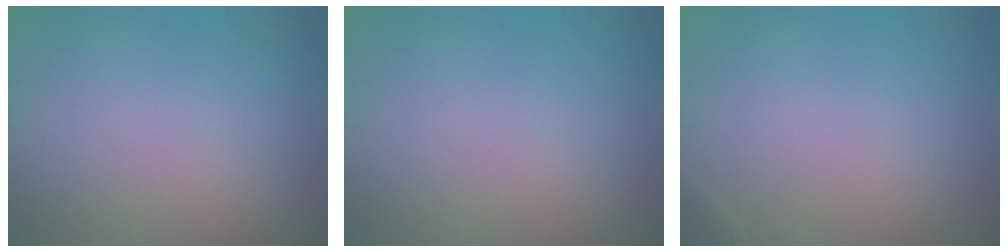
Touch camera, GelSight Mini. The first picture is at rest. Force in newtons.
{"total": 0.0}
{"total": 0.6, "press": 0.5, "slide": 0.1}